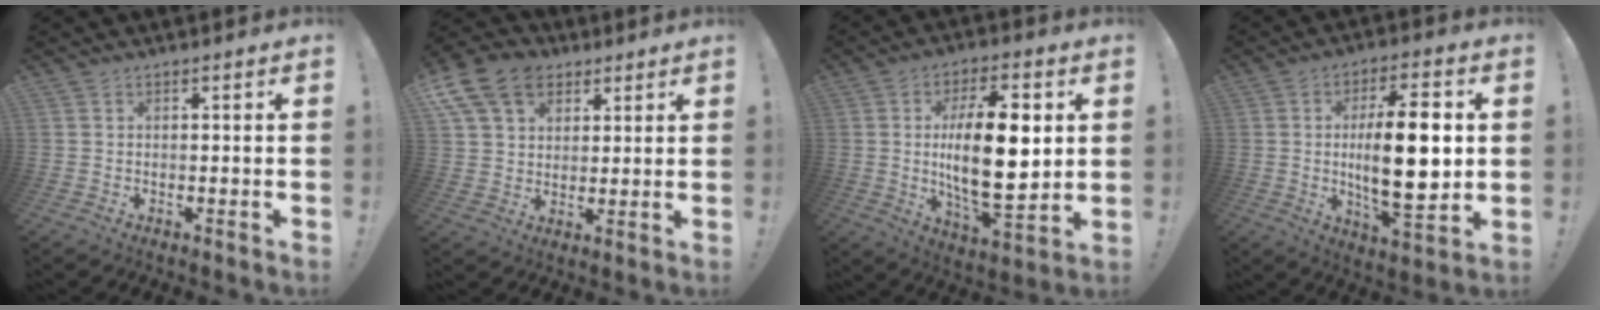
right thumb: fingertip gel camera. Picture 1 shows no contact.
{"total": 15.0, "force": [7.0, 11.0, 7.4], "torque": [-0.125, -0.027, 0.138]}
{"total": 20.3, "force": [2.3, 8.3, 18.4], "torque": [-0.318, -0.010, 0.030]}
{"total": 18.5, "force": [1.0, 6.3, 17.4], "torque": [-0.289, -0.013, 0.004]}